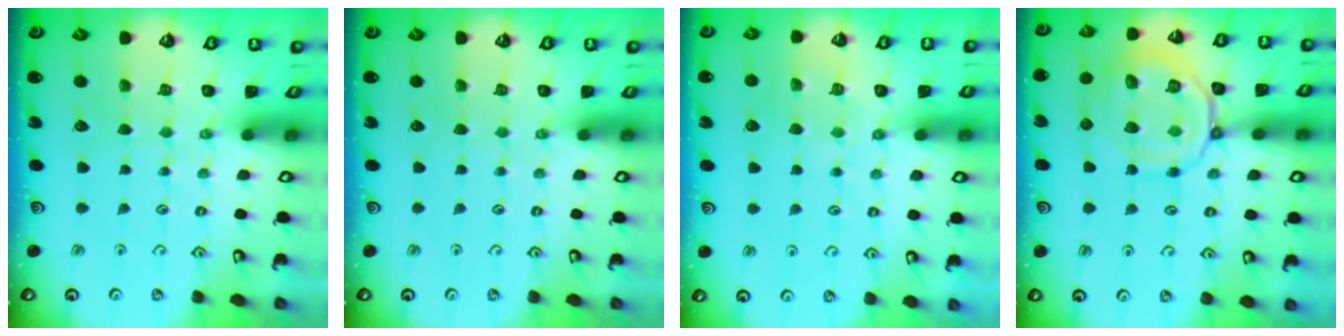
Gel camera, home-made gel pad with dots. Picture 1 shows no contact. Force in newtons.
{"total": 0.0}
{"total": 4.8, "press": 4.8, "slide": 0.7}
{"total": 13.8, "press": 13.8, "slide": 1.5}